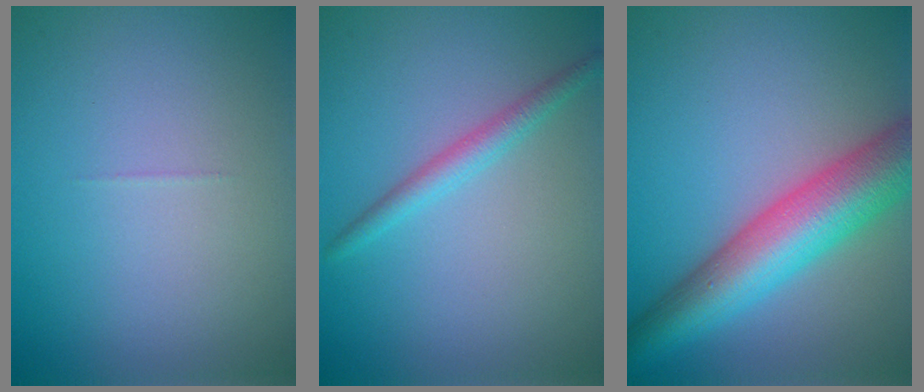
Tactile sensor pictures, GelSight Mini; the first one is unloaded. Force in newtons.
{"total": 2.0, "press": 2.0, "slide": 0.0}
{"total": 9.0, "press": 9.0, "slide": 0.3}